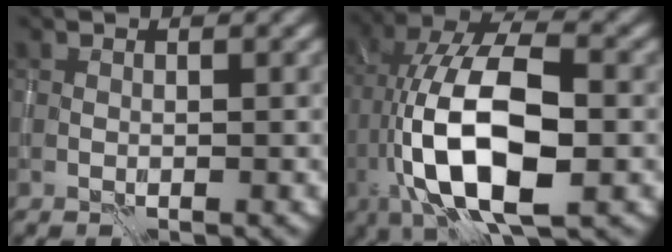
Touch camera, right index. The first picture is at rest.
{"total": 13.5, "force": [-1.9, 5.7, 12.1], "torque": [-0.224, 0.014, -0.040]}